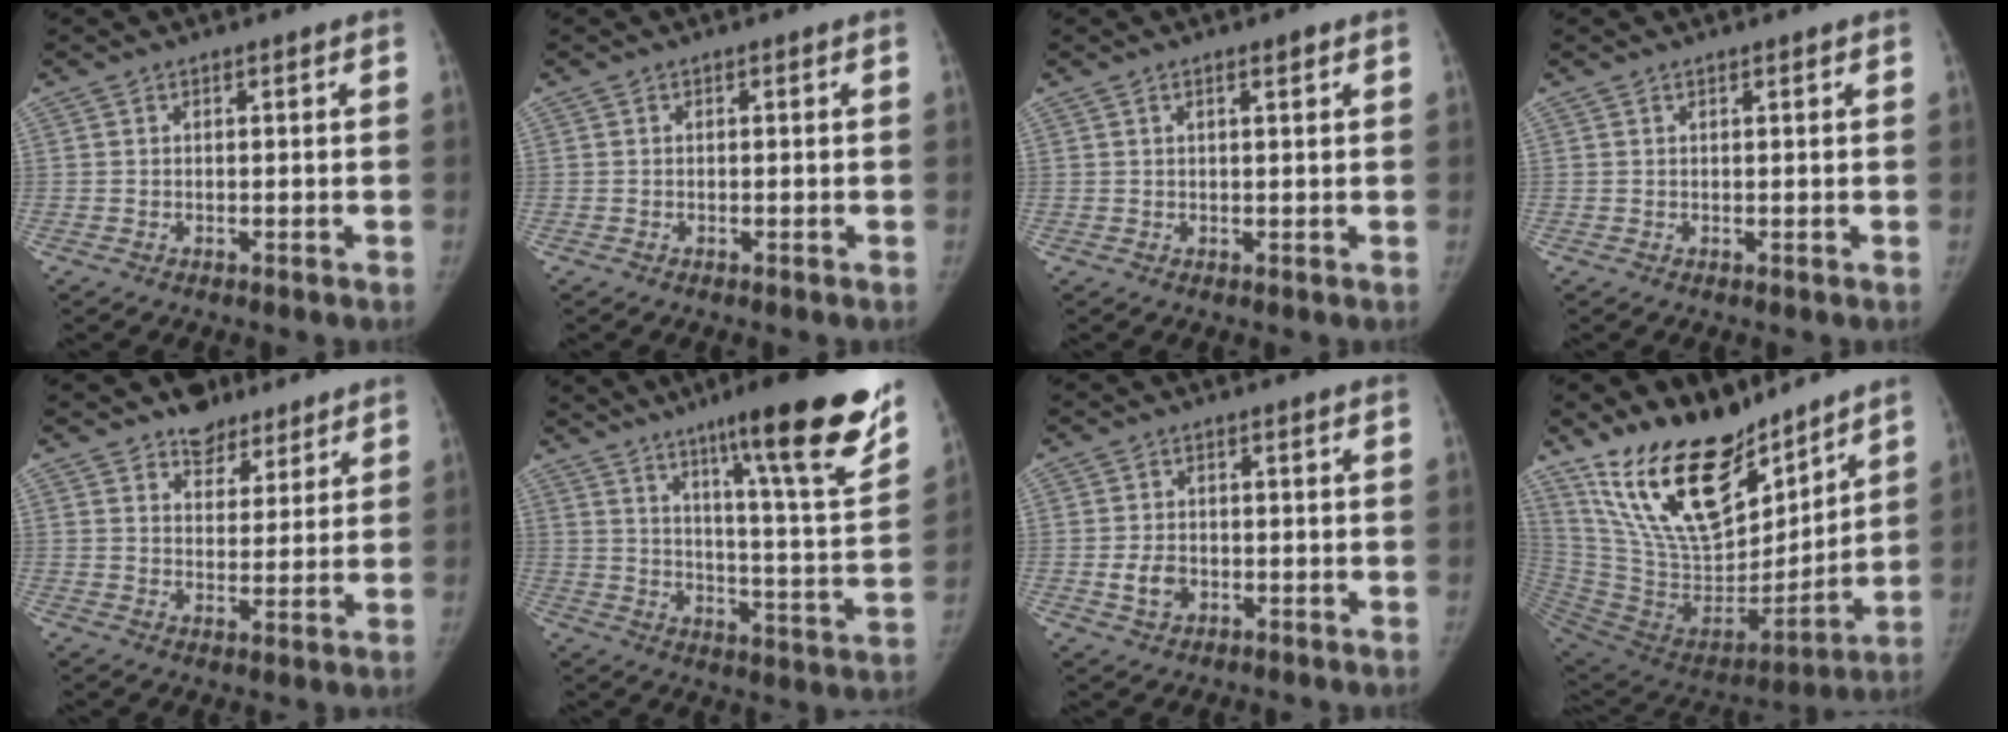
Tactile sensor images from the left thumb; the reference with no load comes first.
{"total": 0.0}
{"total": 1.8, "force": [1.1, 0.3, 1.5], "torque": [-0.021, -0.004, 0.017]}
{"total": 0.8, "force": [0.6, 0.1, 0.5], "torque": [-0.006, -0.002, 0.010]}
{"total": 7.3, "force": [5.5, 4.5, 1.8], "torque": [0.008, -0.032, 0.088]}
{"total": 24.6, "force": [16.0, 2.5, 18.5], "torque": [-0.245, -0.075, 0.238]}
{"total": 3.6, "force": [-0.8, 2.8, 2.2], "torque": [-0.034, 0.002, -0.010]}
{"total": 26.8, "force": [19.0, 12.1, 14.6], "torque": [-0.233, -0.094, 0.345]}